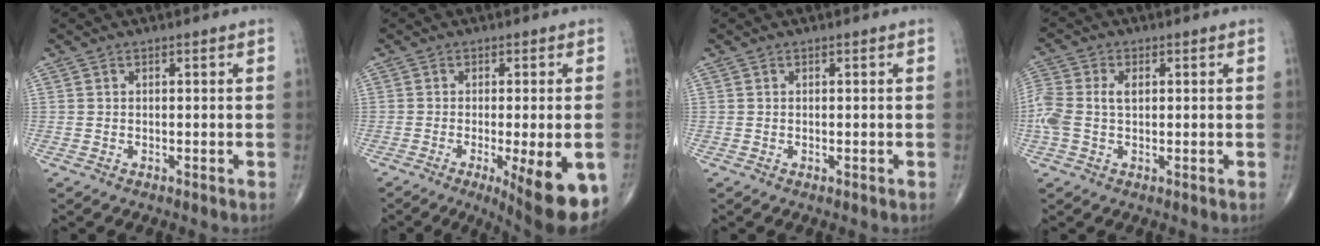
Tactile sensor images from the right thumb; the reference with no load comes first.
{"total": 14.3, "force": [-6.0, 3.6, 12.5], "torque": [-0.126, -0.012, -0.076]}
{"total": 0.0}
{"total": 7.1, "force": [0.5, 4.4, 5.6], "torque": [-0.148, 0.019, 0.012]}